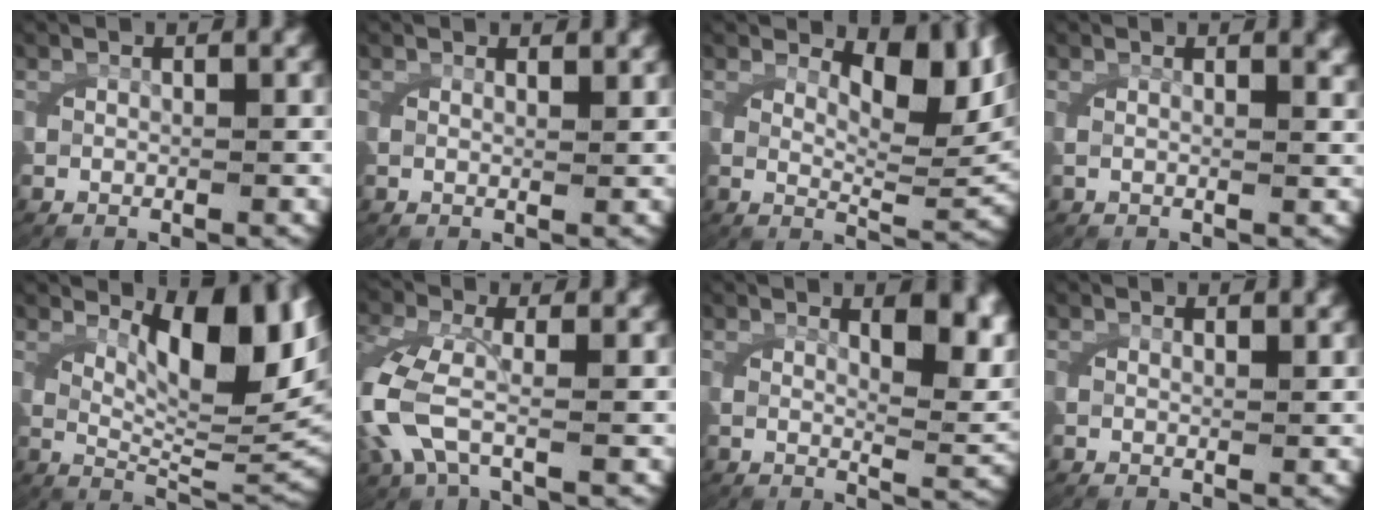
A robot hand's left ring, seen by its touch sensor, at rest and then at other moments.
{"total": 1.0, "force": [0.8, 0.0, 0.5], "torque": [-0.013, -0.005, 0.015]}
{"total": 7.2, "force": [3.8, 2.3, 5.6], "torque": [-0.058, 0.005, 0.053]}
{"total": 1.7, "force": [1.0, 0.0, 1.4], "torque": [-0.026, -0.003, 0.017]}
{"total": 10.7, "force": [4.0, 3.9, 9.1], "torque": [-0.120, 0.000, 0.065]}
{"total": 4.9, "force": [-1.0, 3.3, 3.6], "torque": [-0.127, -0.022, -0.007]}
{"total": 5.6, "force": [2.8, 1.4, 4.7], "torque": [-0.051, -0.001, 0.040]}
{"total": 0.7, "force": [0.6, 0.0, 0.4], "torque": [-0.011, -0.003, 0.010]}